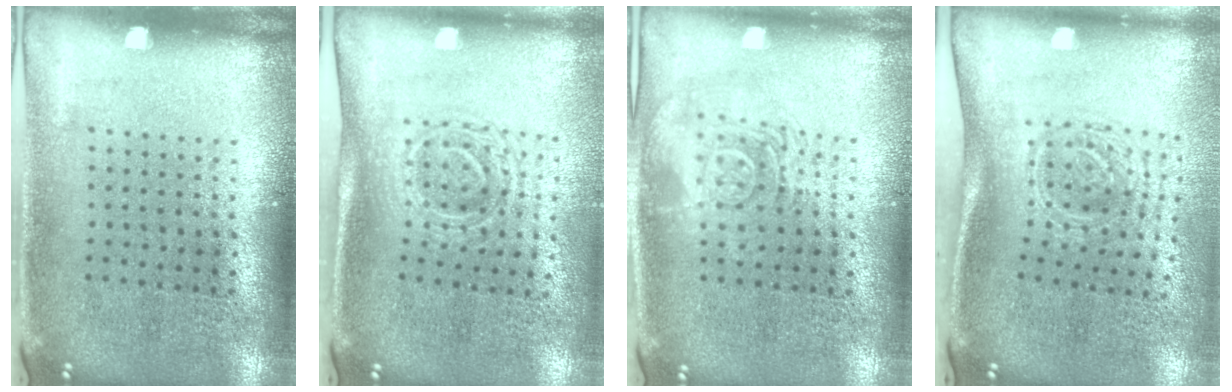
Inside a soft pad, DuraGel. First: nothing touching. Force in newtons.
{"total": 1.6, "press": 1.3, "slide": 1.0}
{"total": 2.6, "press": 2.6, "slide": 0.4}
{"total": 1.8, "press": 1.3, "slide": 1.3}